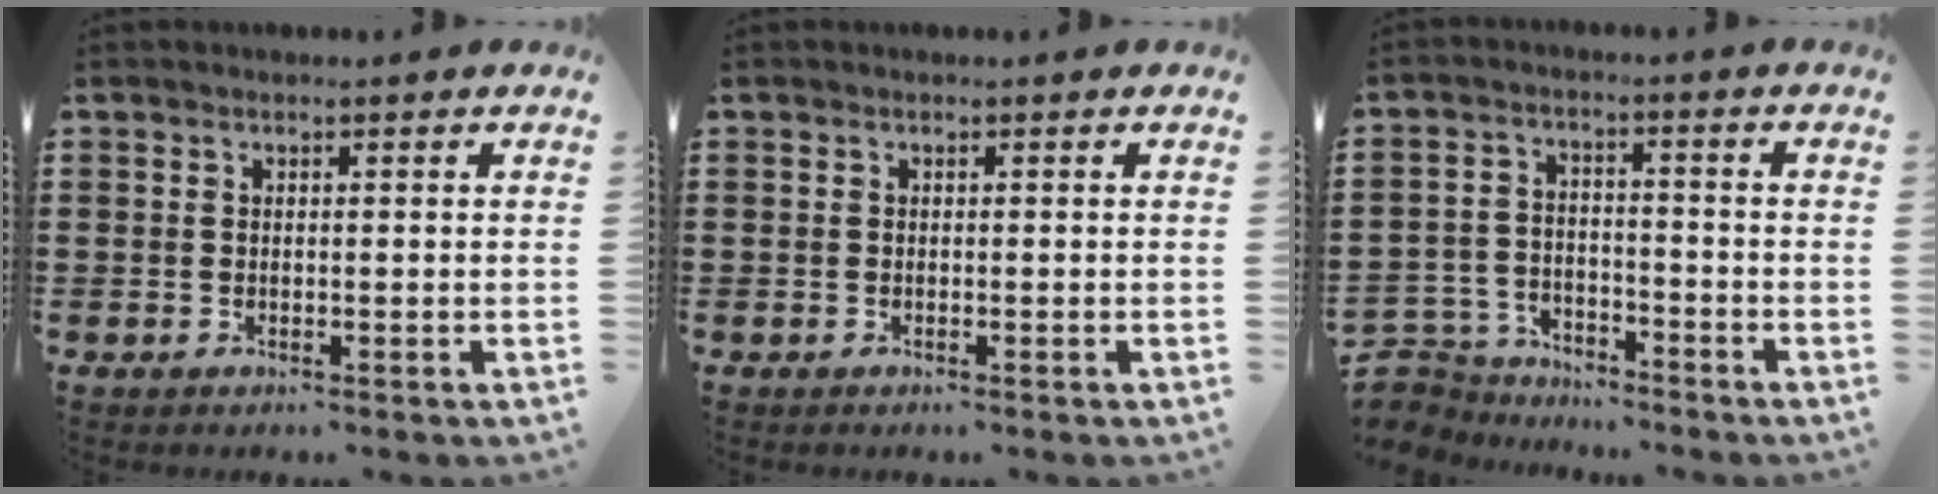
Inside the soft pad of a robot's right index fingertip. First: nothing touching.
{"total": 0.0}
{"total": 4.7, "force": [-4.3, 1.7, 0.1], "torque": [-0.030, 0.004, -0.097]}